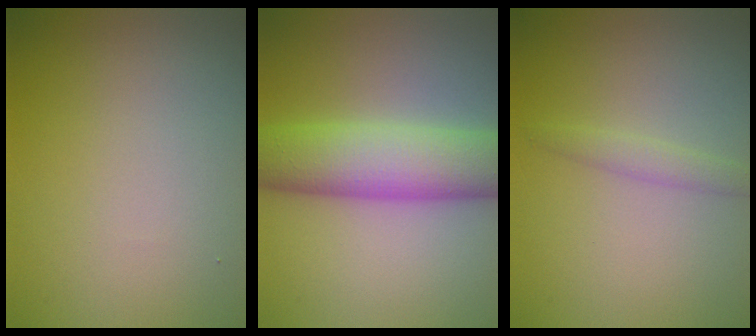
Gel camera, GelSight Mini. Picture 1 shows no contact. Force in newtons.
{"total": 8.2, "press": 8.2, "slide": 0.2}
{"total": 1.4, "press": 1.4, "slide": 0.0}